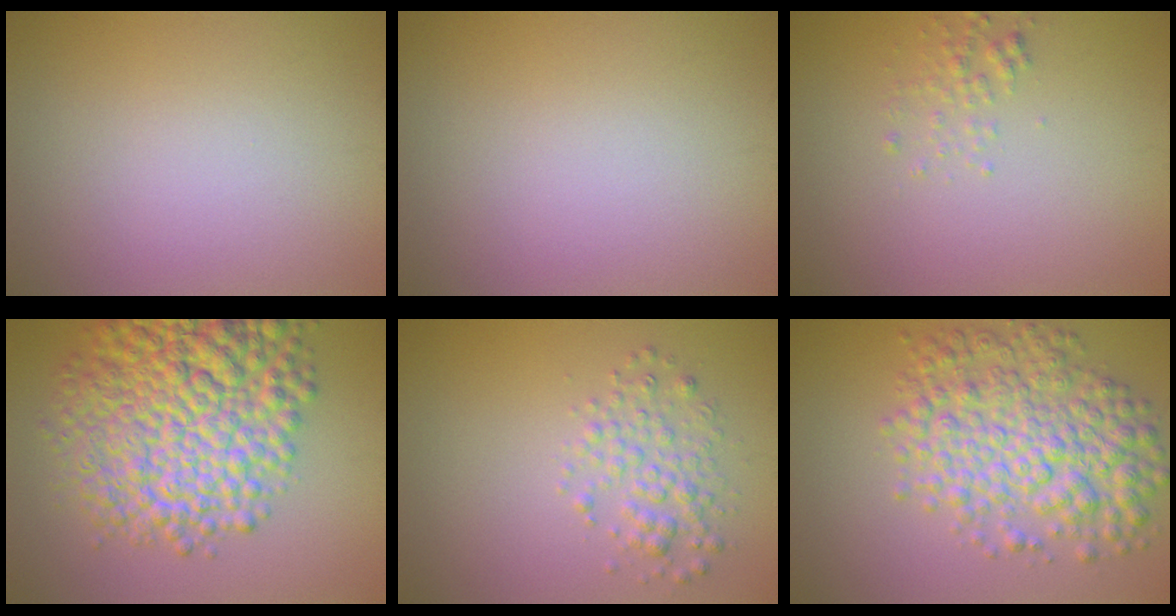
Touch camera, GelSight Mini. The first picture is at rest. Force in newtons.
{"total": 0.0}
{"total": 1.3, "press": 1.3, "slide": 0.0}
{"total": 12.2, "press": 12.2, "slide": 0.3}
{"total": 2.6, "press": 2.6, "slide": 0.0}
{"total": 7.2, "press": 7.2, "slide": 0.1}